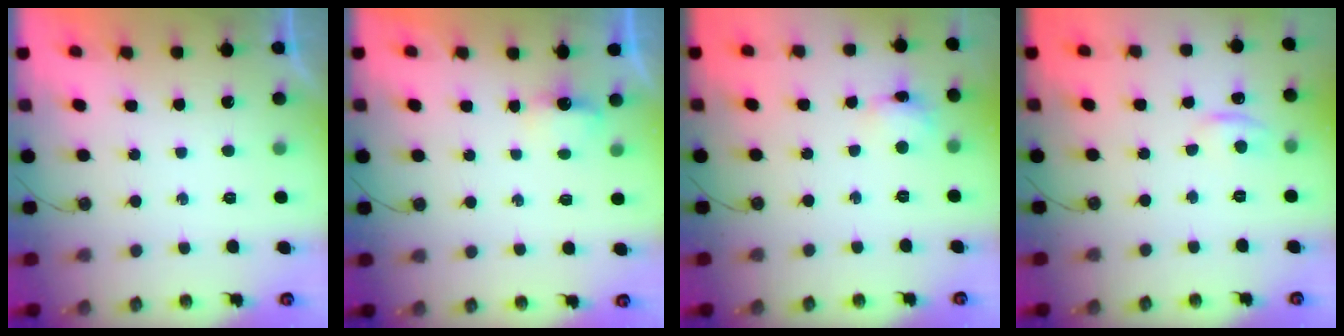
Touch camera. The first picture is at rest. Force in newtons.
{"total": 3.2, "press": 3.1, "slide": 0.6}
{"total": 5.4, "press": 5.4, "slide": 0.4}
{"total": 4.7, "press": 4.6, "slide": 0.6}